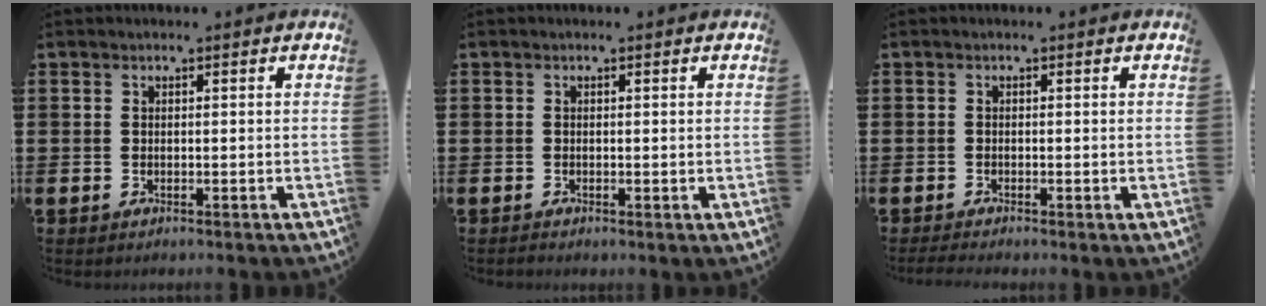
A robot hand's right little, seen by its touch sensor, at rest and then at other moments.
{"total": 0.0}
{"total": 0.8, "force": [-0.6, 0.1, 0.4], "torque": [-0.007, 0.001, -0.012]}